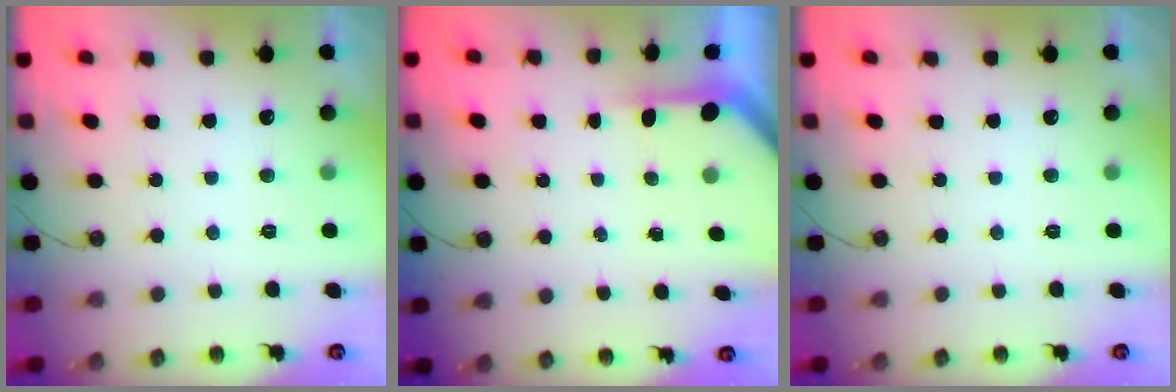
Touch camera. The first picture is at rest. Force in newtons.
{"total": 2.8, "press": 2.8, "slide": 0.2}
{"total": 0.0}